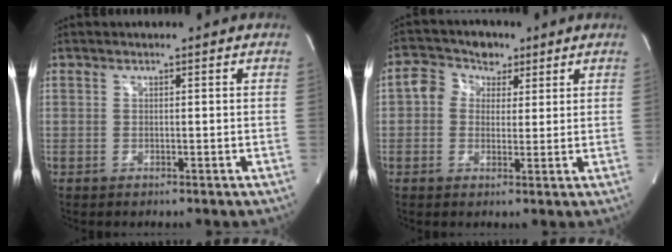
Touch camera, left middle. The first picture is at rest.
{"total": 5.7, "force": [2.0, 4.8, 2.4], "torque": [-0.046, 0.032, 0.036]}